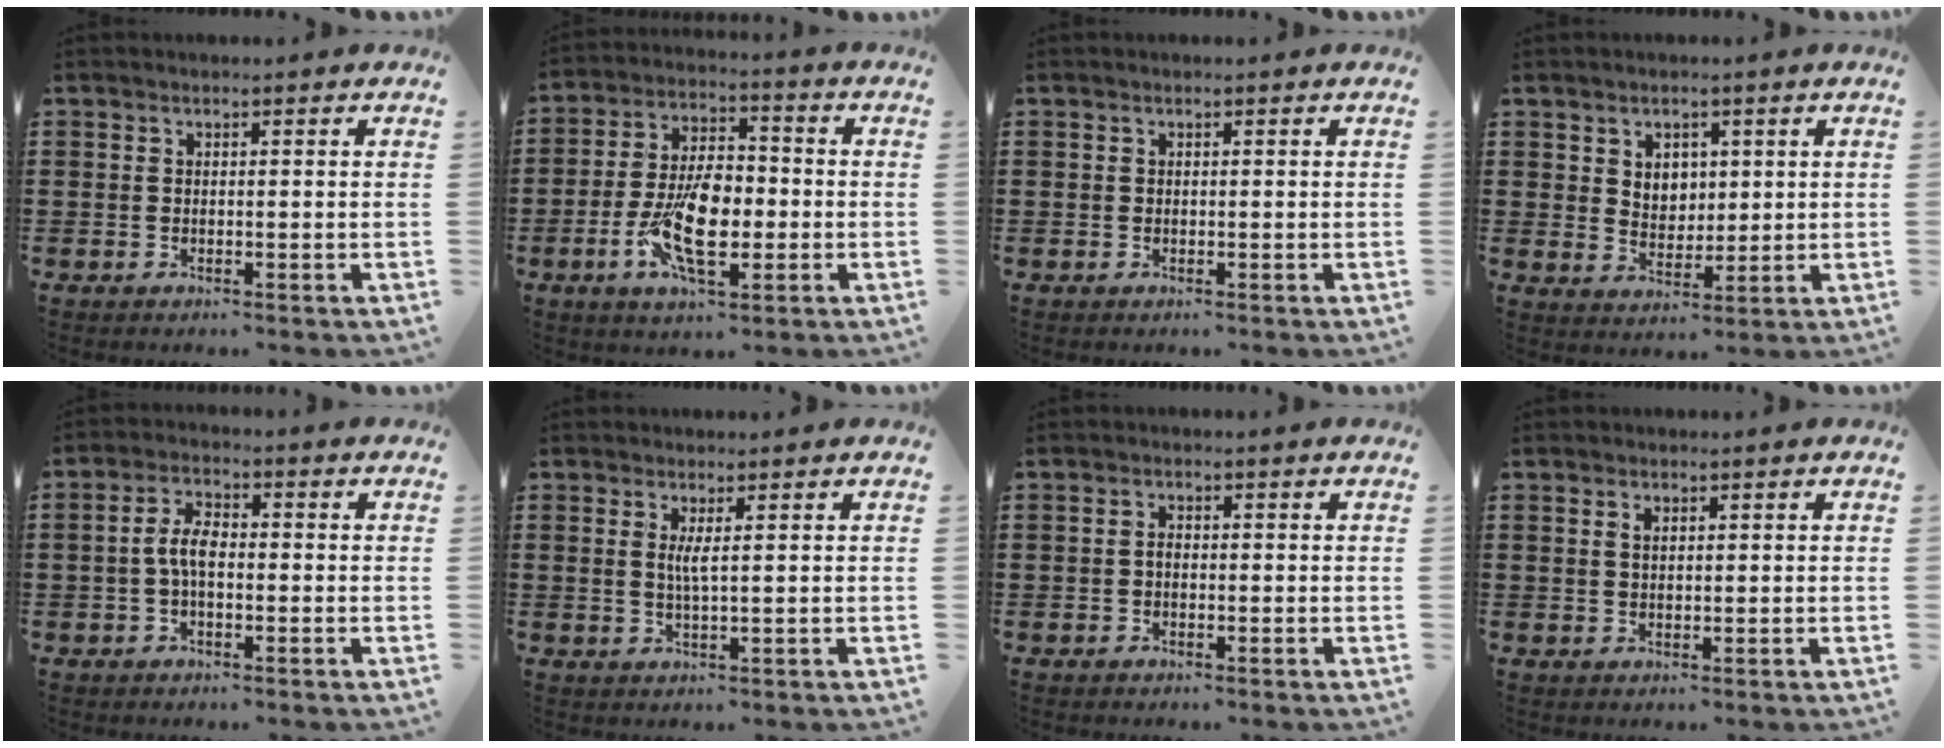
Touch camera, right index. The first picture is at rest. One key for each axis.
{"total": 10.5, "fx": -2.6, "fy": 5.1, "fz": 8.8, "tx": -0.189, "ty": -0.005, "tz": -0.048}
{"total": 0.0}
{"total": 3.7, "fx": 1.9, "fy": 3.0, "fz": 1.1, "tx": -0.026, "ty": 0.006, "tz": 0.032}
{"total": 4.4, "fx": -0.7, "fy": 2.0, "fz": 3.9, "tx": -0.085, "ty": 0.003, "tz": -0.016}
{"total": 2.2, "fx": 0.6, "fy": -0.1, "fz": 2.1, "tx": -0.045, "ty": -0.005, "tz": 0.009}
{"total": 1.0, "fx": -0.3, "fy": 0.5, "fz": 0.8, "tx": -0.017, "ty": -0.001, "tz": -0.006}
{"total": 1.2, "fx": 0.7, "fy": 0.6, "fz": 0.8, "tx": -0.018, "ty": 0.005, "tz": 0.013}